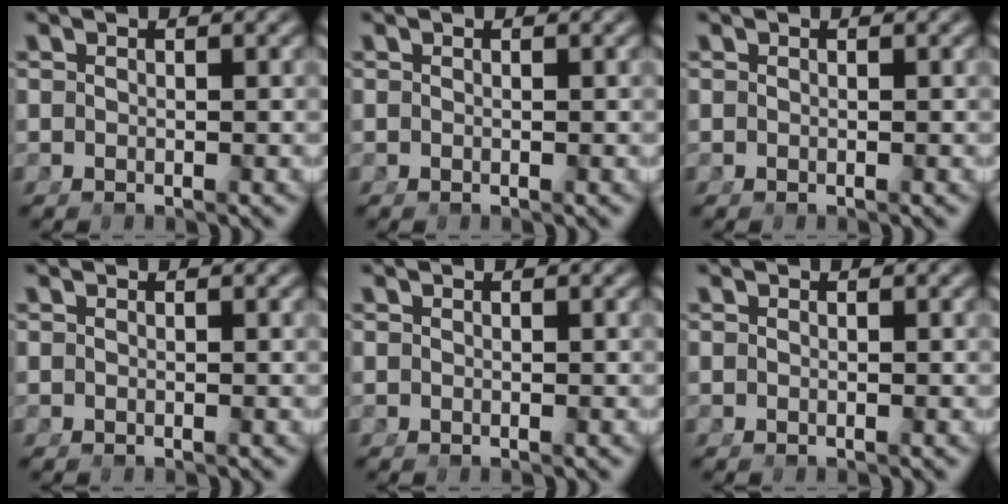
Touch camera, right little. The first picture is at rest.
{"total": 0.0}
{"total": 0.0}
{"total": 0.0}
{"total": 0.0}
{"total": 0.0}